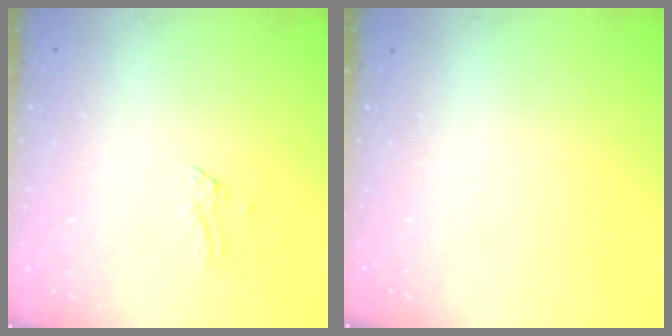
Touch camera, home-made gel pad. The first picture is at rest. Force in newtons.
{"total": 0.0}